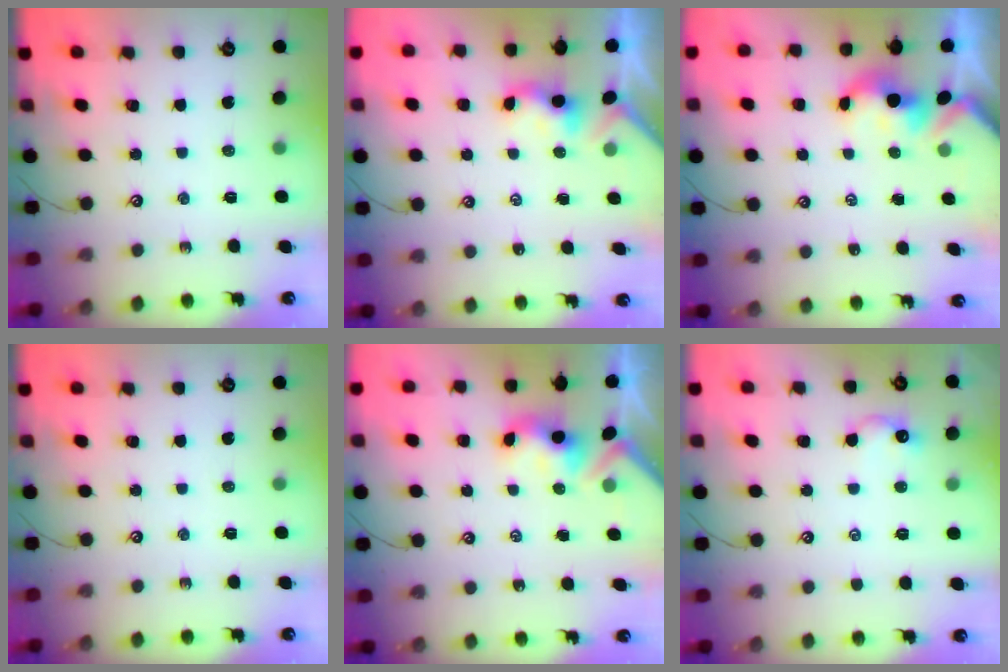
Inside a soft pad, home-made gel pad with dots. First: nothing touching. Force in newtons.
{"total": 0.8, "press": 0.6, "slide": 0.4}
{"total": 1.7, "press": 1.7, "slide": 0.2}
{"total": 0.0}
{"total": 3.2, "press": 3.2, "slide": 0.2}
{"total": 0.6, "press": 0.2, "slide": 0.6}